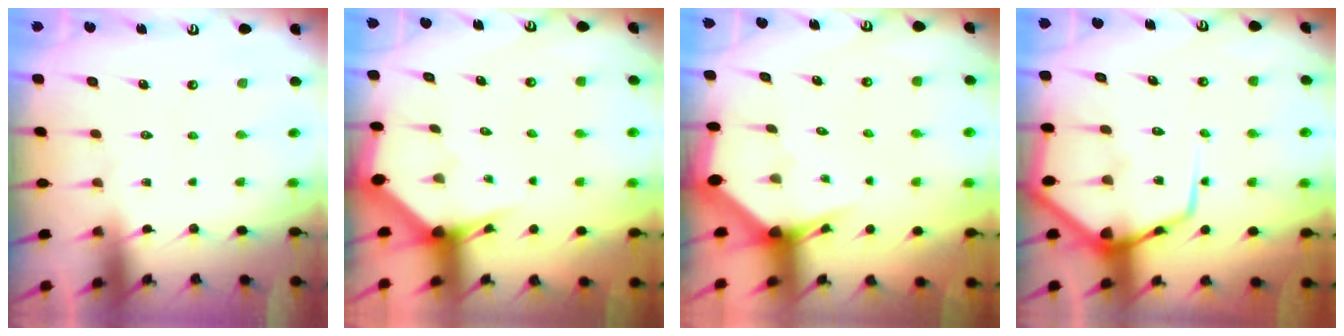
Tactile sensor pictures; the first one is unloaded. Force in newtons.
{"total": 2.8, "press": 2.8, "slide": 0.0}
{"total": 3.4, "press": 3.4, "slide": 0.4}
{"total": 12.7, "press": 12.6, "slide": 1.2}